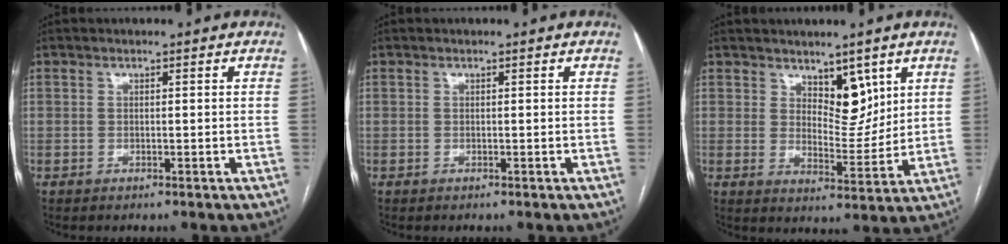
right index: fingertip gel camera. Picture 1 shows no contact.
{"total": 0.0}
{"total": 6.4, "force": [3.7, 3.1, 4.1], "torque": [-0.059, -0.009, 0.066]}